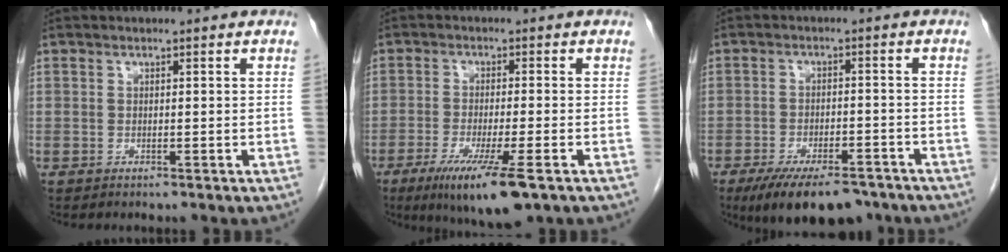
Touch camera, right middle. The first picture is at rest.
{"total": 10.2, "force": [-5.9, 0.7, 8.4], "torque": [-0.146, -0.032, -0.093]}
{"total": 12.0, "force": [-9.2, 4.2, 6.5], "torque": [-0.098, -0.006, -0.140]}